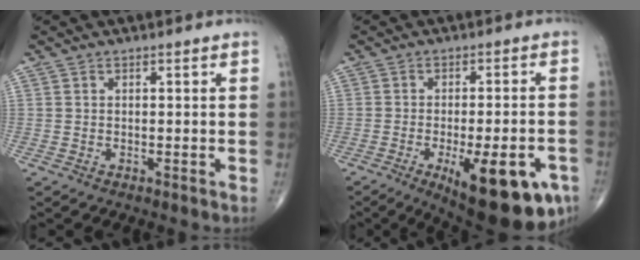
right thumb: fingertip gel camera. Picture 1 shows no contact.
{"total": 18.4, "force": [-8.0, 6.4, 15.3], "torque": [-0.158, 0.008, -0.099]}